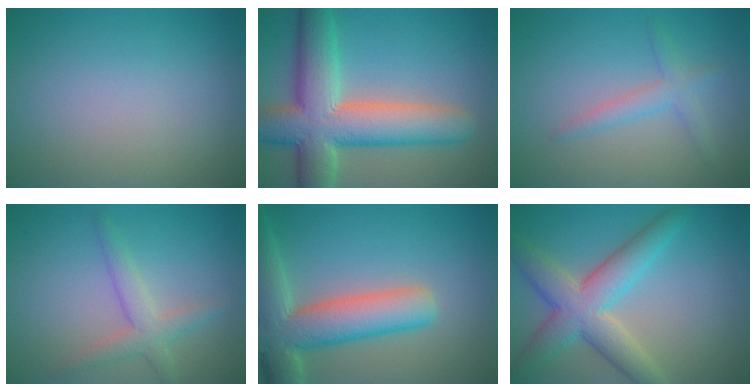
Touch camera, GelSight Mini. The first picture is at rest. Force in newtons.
{"total": 10.9, "press": 10.9, "slide": 0.7}
{"total": 2.1, "press": 2.1, "slide": 0.1}
{"total": 2.8, "press": 2.7, "slide": 0.3}
{"total": 9.0, "press": 9.0, "slide": 0.8}
{"total": 6.6, "press": 6.5, "slide": 0.4}